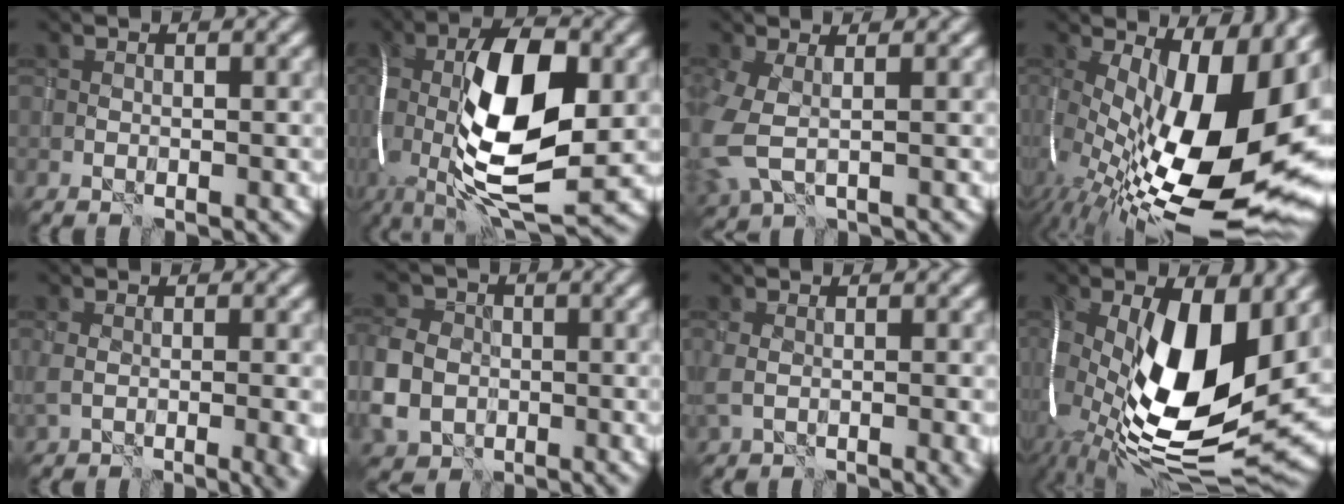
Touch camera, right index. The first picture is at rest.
{"total": 14.8, "force": [-0.2, 6.0, 13.6], "torque": [-0.244, 0.007, -0.011]}
{"total": 5.1, "force": [-0.5, 3.0, 4.1], "torque": [-0.122, -0.017, -0.009]}
{"total": 18.6, "force": [0.4, 8.2, 16.7], "torque": [-0.256, -0.017, 0.014]}
{"total": 3.9, "force": [-0.1, 1.6, 3.6], "torque": [-0.050, -0.009, 0.003]}
{"total": 6.4, "force": [-1.1, 5.3, 3.4], "torque": [-0.085, -0.008, -0.031]}
{"total": 3.1, "force": [0.1, 1.3, 2.8], "torque": [-0.054, -0.008, 0.006]}
{"total": 16.1, "force": [-0.6, 7.5, 14.2], "torque": [-0.264, -0.011, -0.016]}